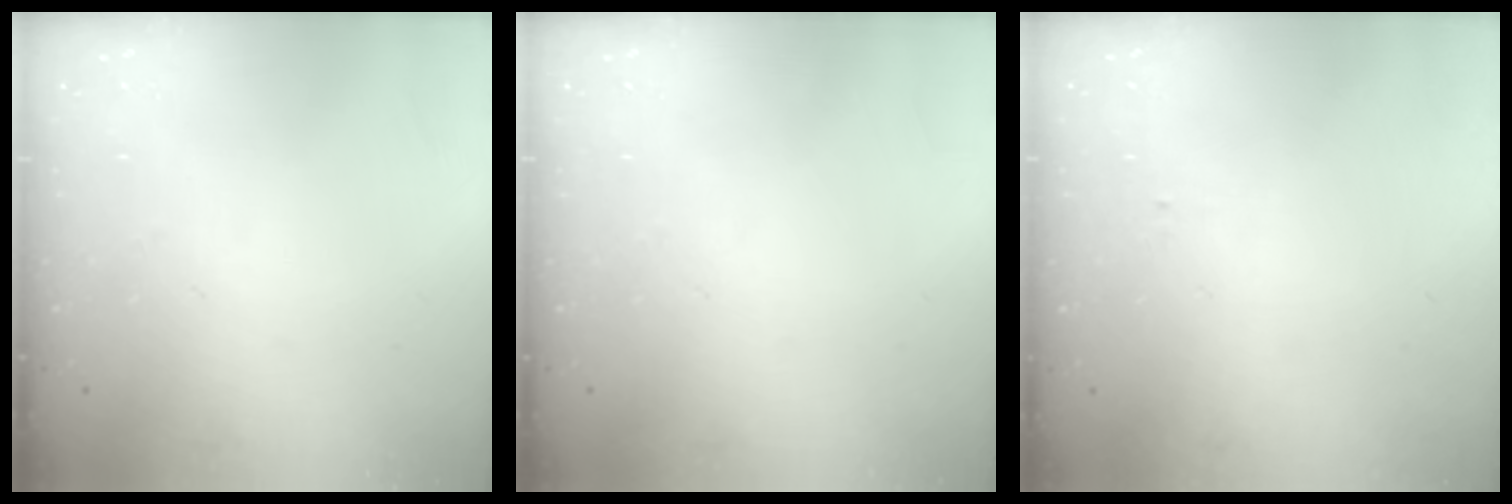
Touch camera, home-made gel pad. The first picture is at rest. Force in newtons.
{"total": 0.0}
{"total": 0.9, "press": 0.8, "slide": 0.3}